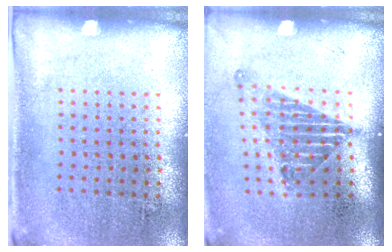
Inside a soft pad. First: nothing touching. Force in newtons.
{"total": 1.4, "press": 1.1, "slide": 0.9}